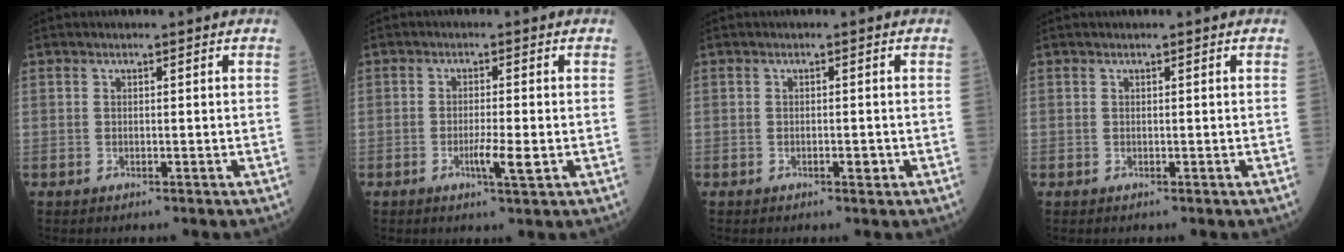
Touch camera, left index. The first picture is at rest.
{"total": 3.5, "force": [-1.2, 0.2, 3.3], "torque": [-0.060, -0.007, -0.020]}
{"total": 1.1, "force": [-0.7, 0.4, 0.9], "torque": [-0.014, -0.001, -0.010]}
{"total": 0.0}